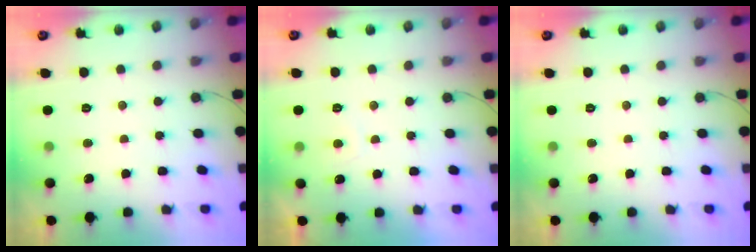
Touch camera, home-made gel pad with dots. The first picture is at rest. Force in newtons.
{"total": 1.8, "press": 1.6, "slide": 0.7}
{"total": 0.0}